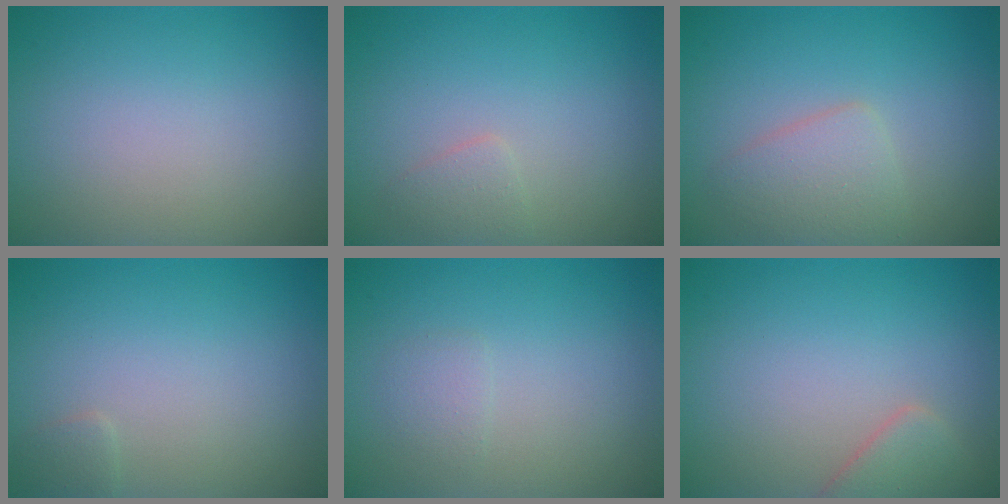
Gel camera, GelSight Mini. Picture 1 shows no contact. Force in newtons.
{"total": 1.1, "press": 1.1, "slide": 0.0}
{"total": 2.7, "press": 2.7, "slide": 0.1}
{"total": 0.8, "press": 0.8, "slide": 0.0}
{"total": 1.0, "press": 1.0, "slide": 0.1}
{"total": 2.4, "press": 2.4, "slide": 0.2}